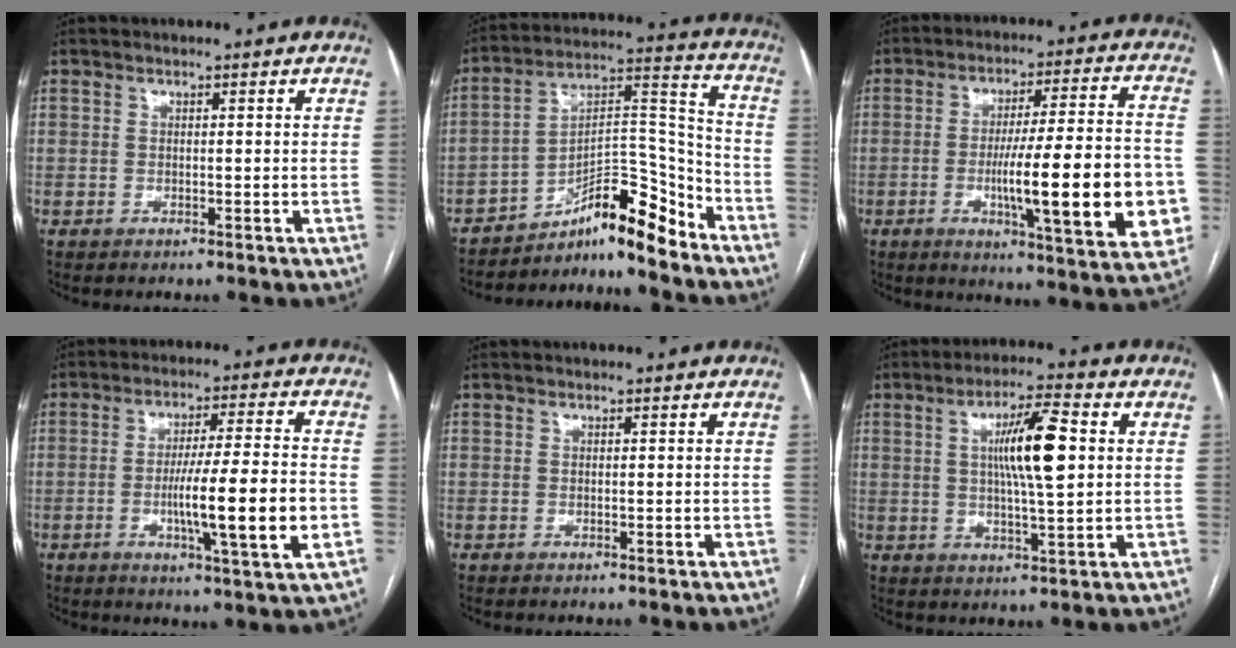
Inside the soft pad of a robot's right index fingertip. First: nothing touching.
{"total": 12.3, "force": [-10.3, 1.9, 6.5], "torque": [-0.095, 0.043, -0.167]}
{"total": 20.3, "force": [-4.2, 2.2, 19.7], "torque": [-0.248, 0.003, -0.052]}
{"total": 13.1, "force": [-2.8, -0.1, 12.8], "torque": [-0.210, -0.008, -0.049]}
{"total": 0.0}
{"total": 9.9, "force": [1.8, 1.0, 9.7], "torque": [-0.170, 0.005, 0.030]}